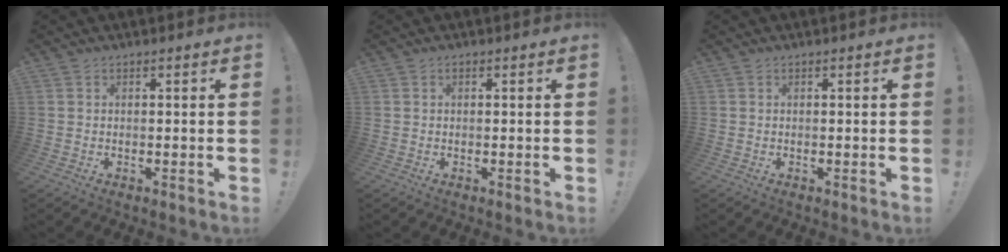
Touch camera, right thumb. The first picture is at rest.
{"total": 0.0}
{"total": 0.0}